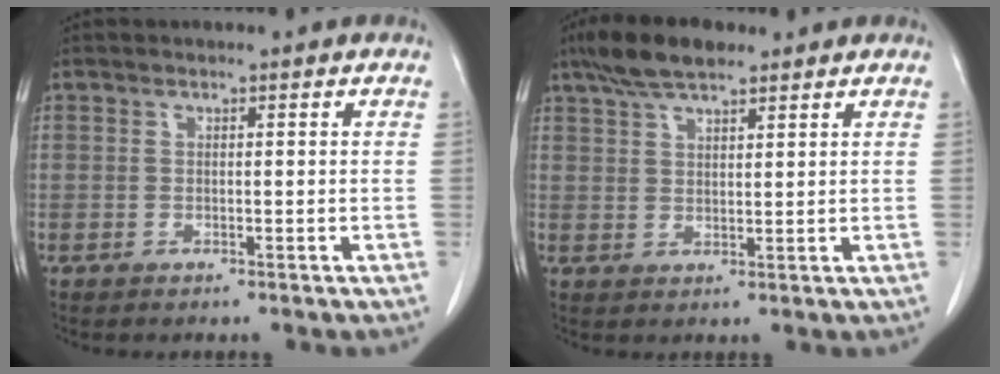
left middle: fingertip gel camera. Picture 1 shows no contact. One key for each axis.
{"total": 7.2, "fx": 5.4, "fy": 2.0, "fz": 4.2, "tx": -0.087, "ty": 0.018, "tz": 0.099}